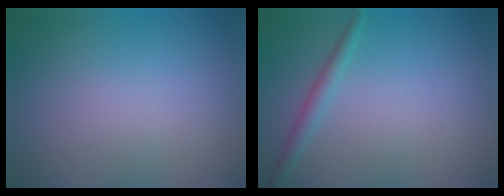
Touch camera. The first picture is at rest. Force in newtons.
{"total": 1.6, "press": 1.6, "slide": 0.1}